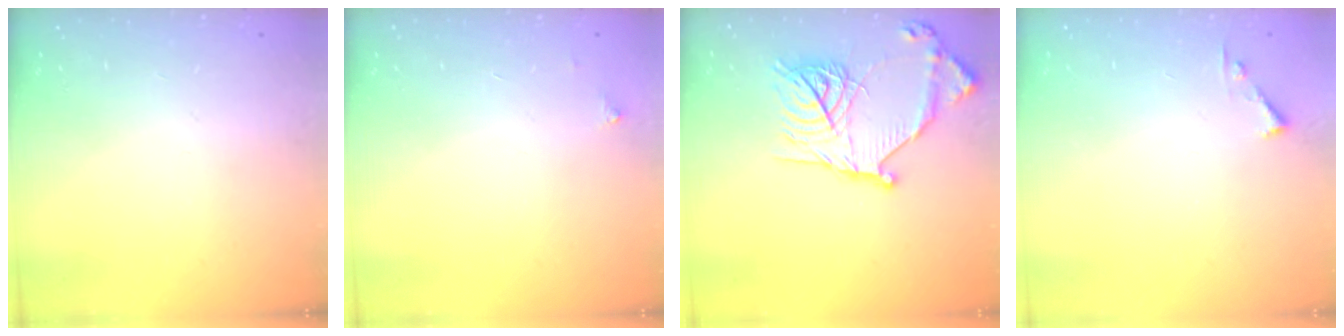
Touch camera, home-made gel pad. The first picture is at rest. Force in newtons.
{"total": 2.5, "press": 2.5, "slide": 0.4}
{"total": 18.2, "press": 18.2, "slide": 1.1}
{"total": 3.6, "press": 3.6, "slide": 0.4}